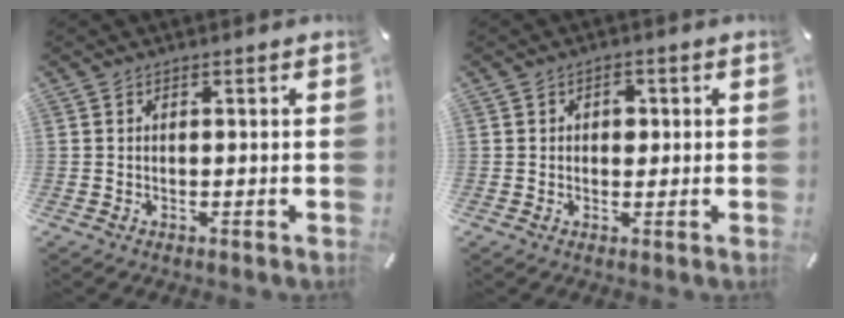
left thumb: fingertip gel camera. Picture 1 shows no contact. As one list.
[{"total": 2.7, "force": [0.2, 2.0, 1.8], "torque": [-0.013, -0.001, -0.004]}]